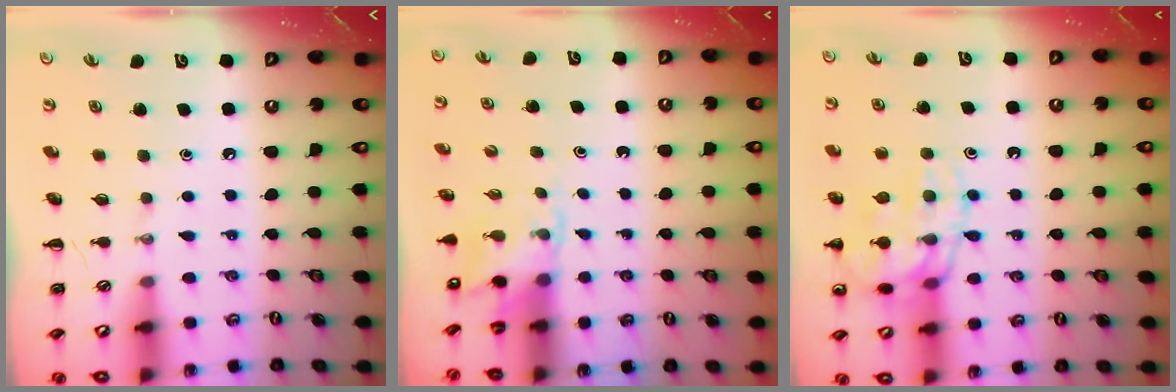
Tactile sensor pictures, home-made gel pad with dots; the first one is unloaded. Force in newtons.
{"total": 2.5, "press": 2.3, "slide": 1.0}
{"total": 14.7, "press": 14.7, "slide": 1.5}